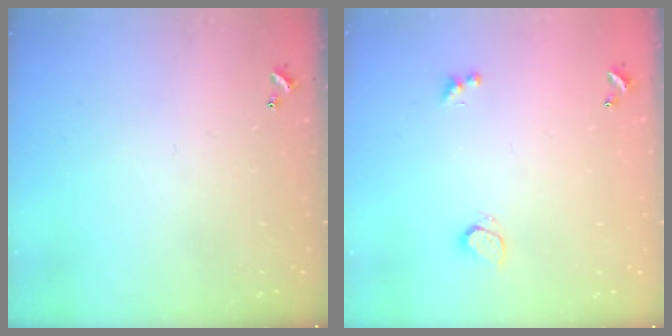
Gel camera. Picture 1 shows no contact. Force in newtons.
{"total": 2.6, "press": 2.3, "slide": 1.3}